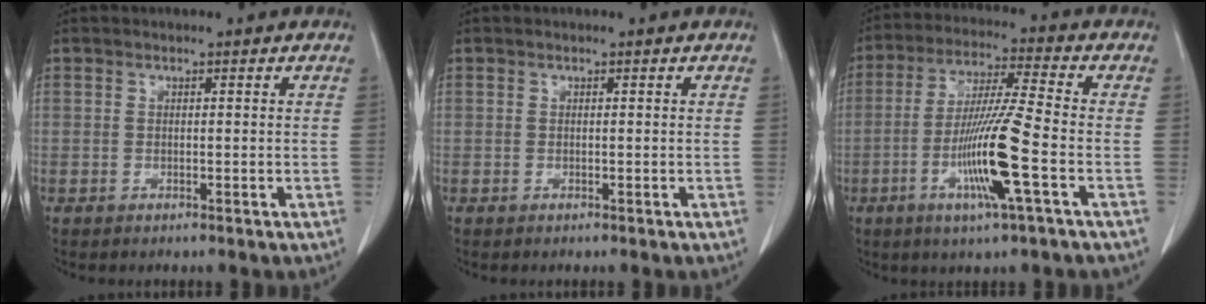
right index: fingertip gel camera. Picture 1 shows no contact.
{"total": 0.0}
{"total": 12.3, "force": [-3.9, -0.6, 11.7], "torque": [-0.230, -0.013, -0.078]}